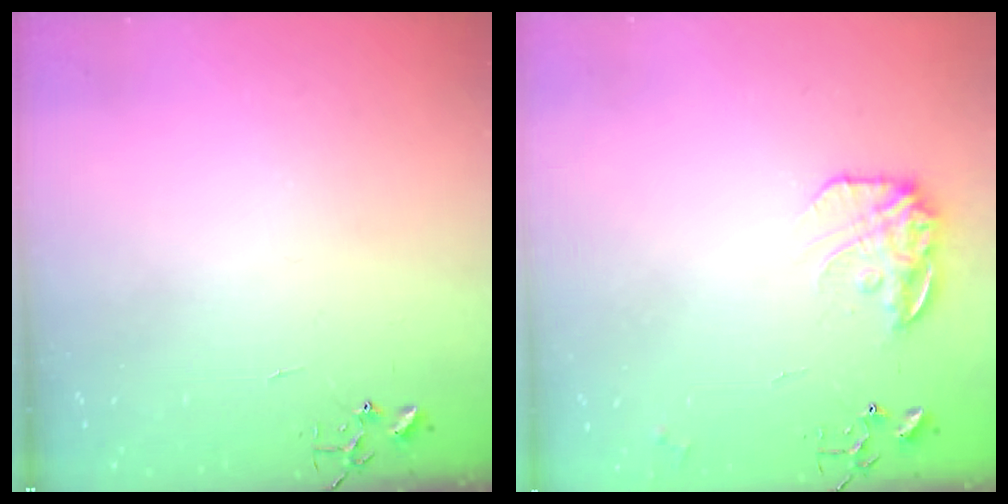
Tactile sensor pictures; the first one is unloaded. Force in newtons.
{"total": 13.7, "press": 13.7, "slide": 0.9}